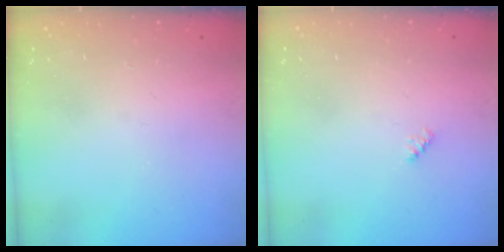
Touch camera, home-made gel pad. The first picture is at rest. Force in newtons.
{"total": 2.4, "press": 2.4, "slide": 0.4}